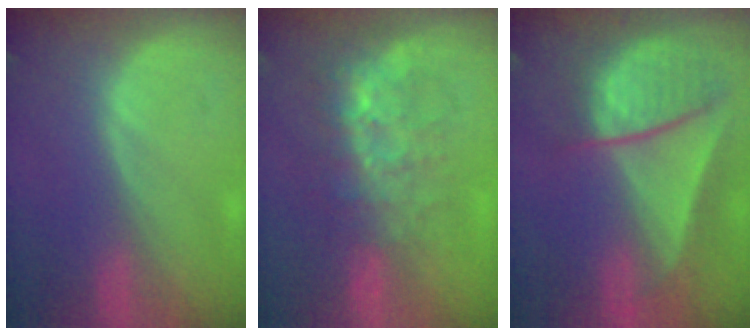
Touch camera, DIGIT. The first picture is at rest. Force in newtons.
{"total": 7.5, "press": 7.2, "slide": 2.2}
{"total": 9.2, "press": 8.0, "slide": 4.4}